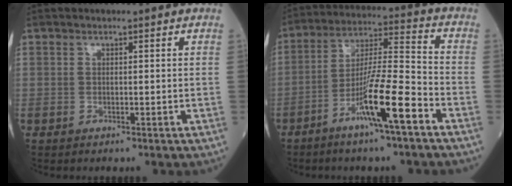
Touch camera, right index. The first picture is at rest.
{"total": 11.7, "force": [-6.1, 0.1, 10.0], "torque": [-0.184, -0.004, -0.112]}